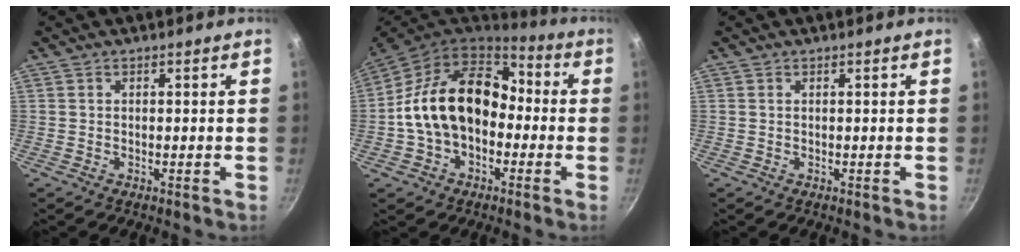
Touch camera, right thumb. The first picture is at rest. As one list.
[{"total": 17.7, "force": [-1.1, 12.6, 12.4], "torque": [-0.185, 0.052, -0.029]}, {"total": 0.0}]